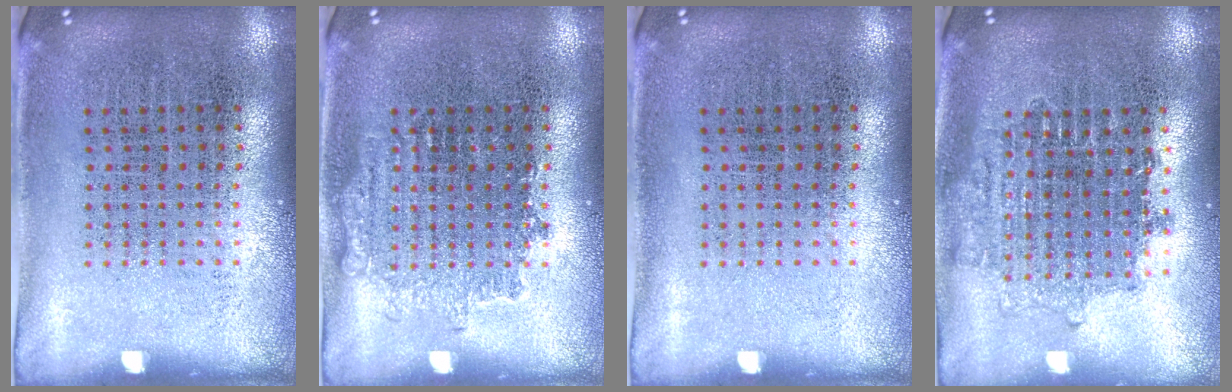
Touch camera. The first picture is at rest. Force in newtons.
{"total": 1.2, "press": 1.2, "slide": 0.3}
{"total": 0.0}
{"total": 1.6, "press": 1.3, "slide": 0.9}